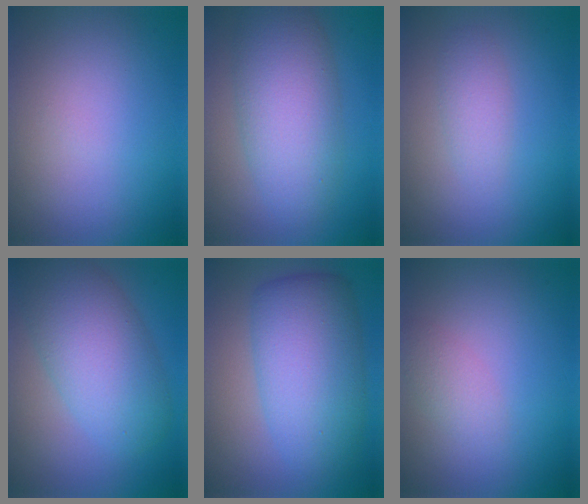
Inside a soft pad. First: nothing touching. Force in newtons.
{"total": 6.7, "press": 6.7, "slide": 0.1}
{"total": 1.6, "press": 1.6, "slide": 0.1}
{"total": 7.0, "press": 7.0, "slide": 0.3}
{"total": 7.7, "press": 7.7, "slide": 0.1}
{"total": 1.5, "press": 1.5, "slide": 0.0}